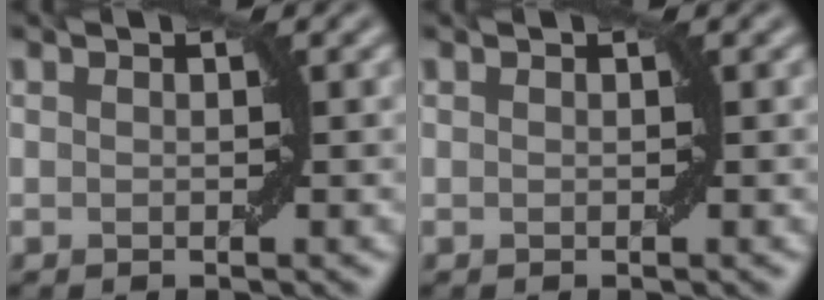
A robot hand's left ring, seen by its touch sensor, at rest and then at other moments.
{"total": 0.0}